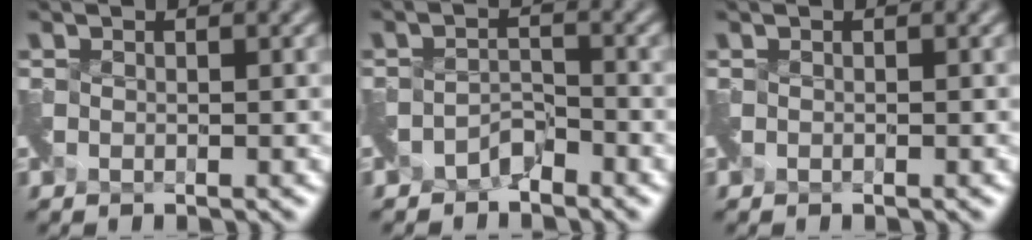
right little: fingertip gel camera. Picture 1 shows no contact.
{"total": 1.4, "force": [-1.4, 0.2, 0.0], "torque": [-0.005, 0.003, -0.027]}
{"total": 0.0}